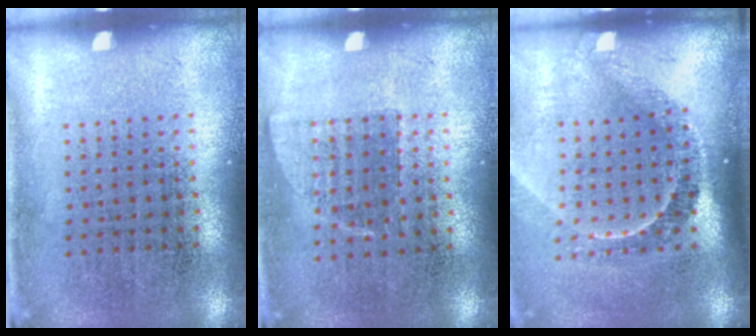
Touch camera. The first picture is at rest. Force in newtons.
{"total": 0.7, "press": 0.7, "slide": 0.3}
{"total": 2.2, "press": 1.5, "slide": 1.5}